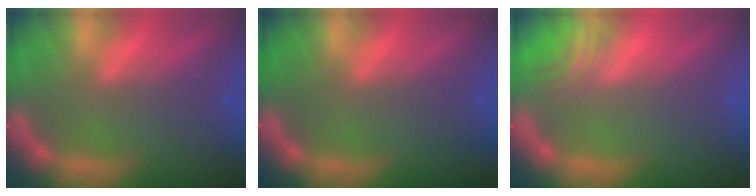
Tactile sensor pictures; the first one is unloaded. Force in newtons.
{"total": 0.0}
{"total": 2.5}